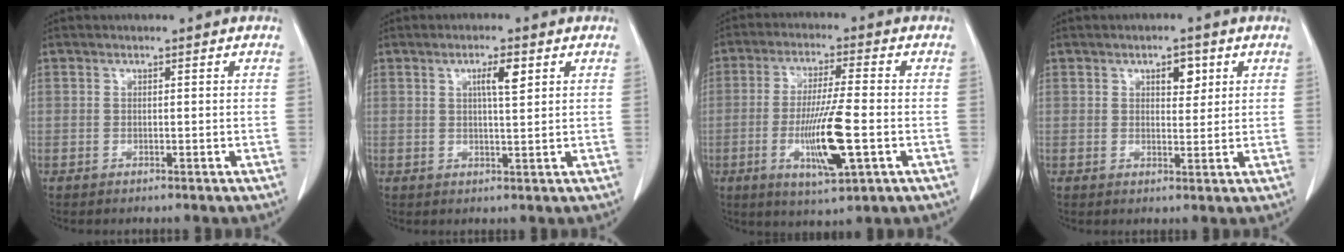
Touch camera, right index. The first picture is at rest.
{"total": 3.6, "force": [1.5, 0.4, 3.2], "torque": [-0.055, 0.000, 0.023]}
{"total": 11.8, "force": [-3.2, 0.5, 11.3], "torque": [-0.214, -0.017, -0.057]}
{"total": 3.3, "force": [1.5, 1.7, 2.4], "torque": [-0.034, 0.001, 0.023]}